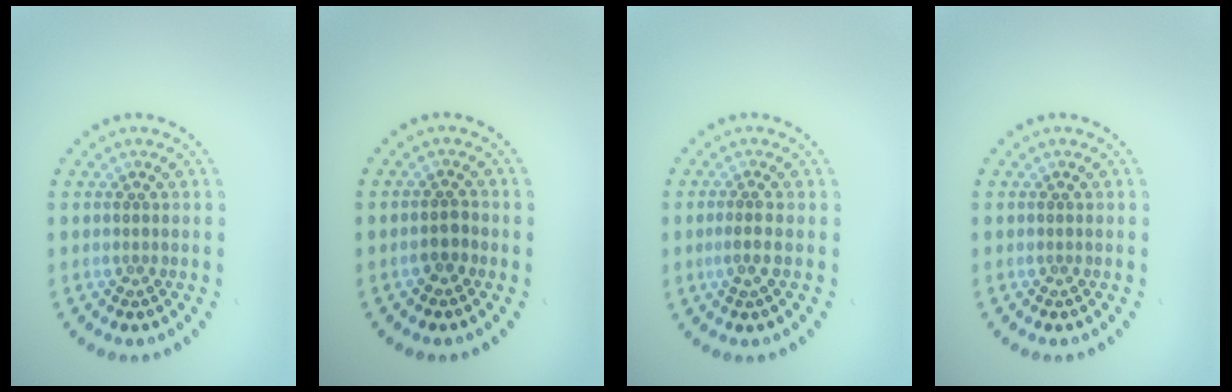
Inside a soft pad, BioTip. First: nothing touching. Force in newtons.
{"total": 1.4, "press": 1.2, "slide": 0.7}
{"total": 1.5, "press": 1.2, "slide": 0.9}
{"total": 0.0}